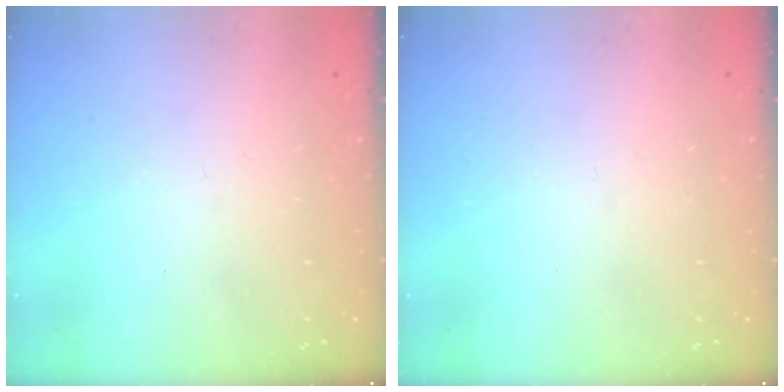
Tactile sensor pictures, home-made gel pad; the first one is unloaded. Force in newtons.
{"total": 0.0}